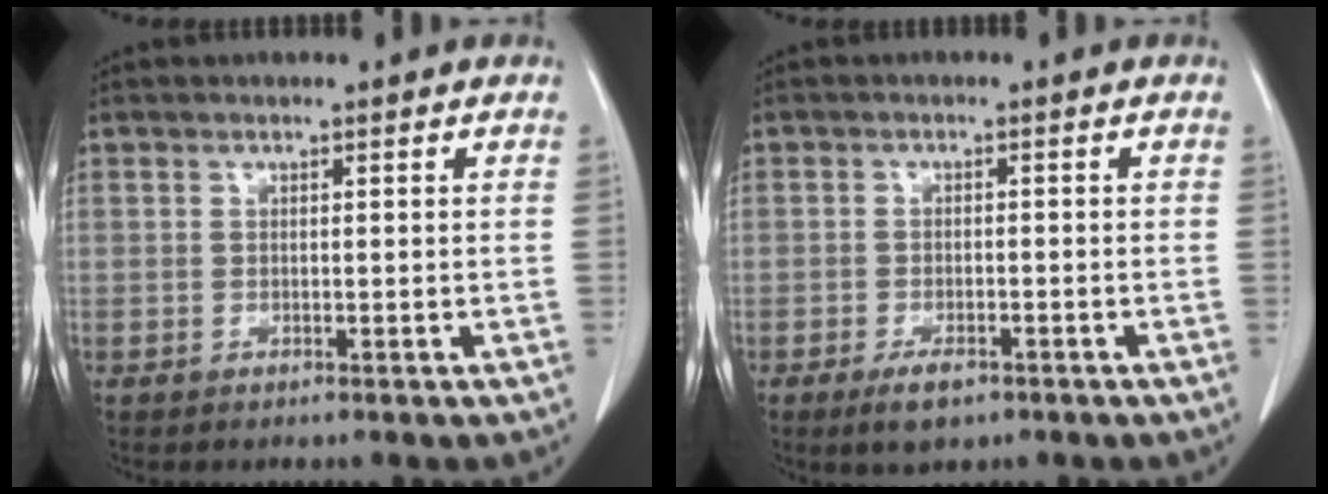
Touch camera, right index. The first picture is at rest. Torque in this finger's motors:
{"motor_torque": [0.00, -0.05, -0.04, -0.01]}